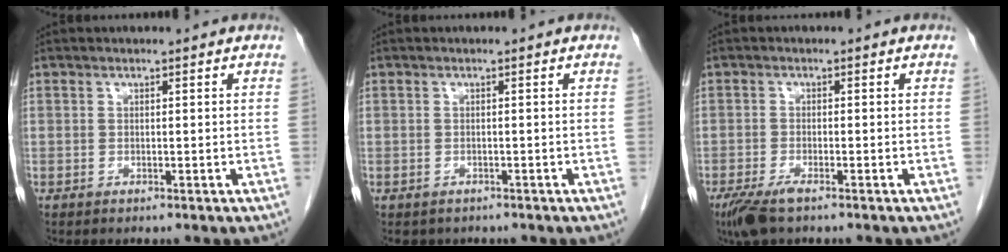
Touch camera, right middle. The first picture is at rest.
{"total": 2.0, "force": [-1.5, 1.3, 0.2], "torque": [-0.007, 0.000, -0.017]}
{"total": 4.2, "force": [-2.9, 0.9, 3.0], "torque": [-0.062, -0.011, -0.052]}